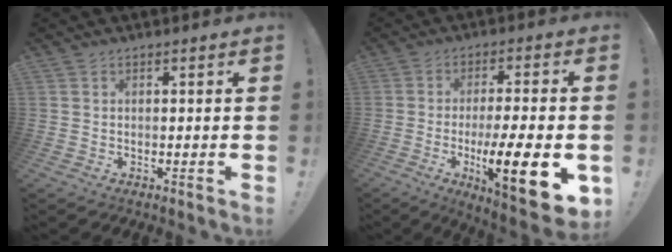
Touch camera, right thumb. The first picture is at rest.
{"total": 17.6, "force": [-5.1, 3.3, 16.5], "torque": [-0.254, 0.006, -0.074]}